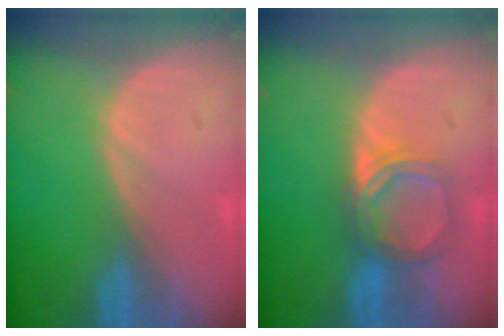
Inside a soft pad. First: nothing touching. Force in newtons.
{"total": 5.0, "press": 4.6, "slide": 1.9}